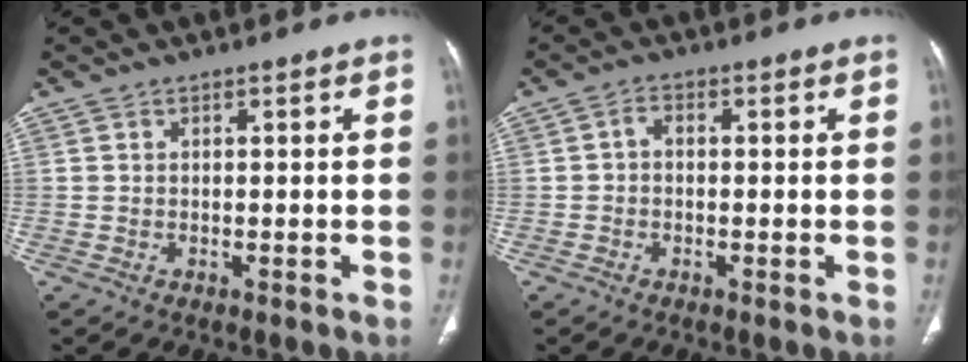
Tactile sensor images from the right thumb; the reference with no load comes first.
{"total": 1.9, "force": [-0.2, 1.3, 1.3], "torque": [-0.017, 0.008, -0.010]}